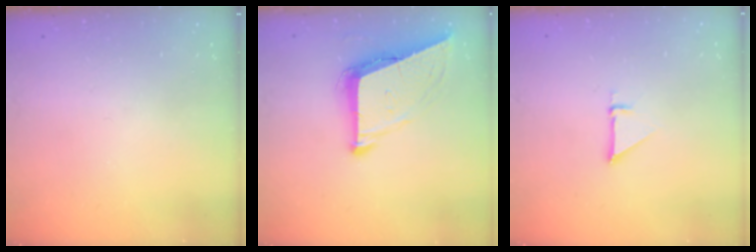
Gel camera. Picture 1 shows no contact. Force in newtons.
{"total": 8.7, "press": 8.4, "slide": 2.4}
{"total": 2.3, "press": 2.3, "slide": 0.1}